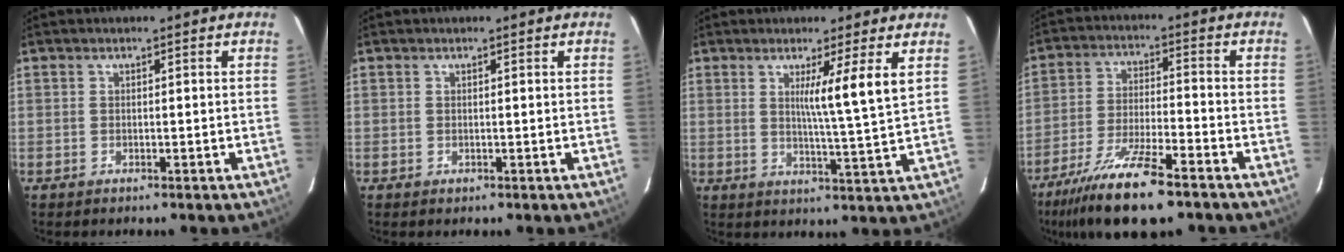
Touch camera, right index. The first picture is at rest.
{"total": 0.0}
{"total": 6.8, "force": [2.7, -1.8, 5.9], "torque": [-0.099, -0.017, 0.043]}
{"total": 12.5, "force": [-8.8, 1.6, 8.8], "torque": [-0.163, -0.029, -0.154]}